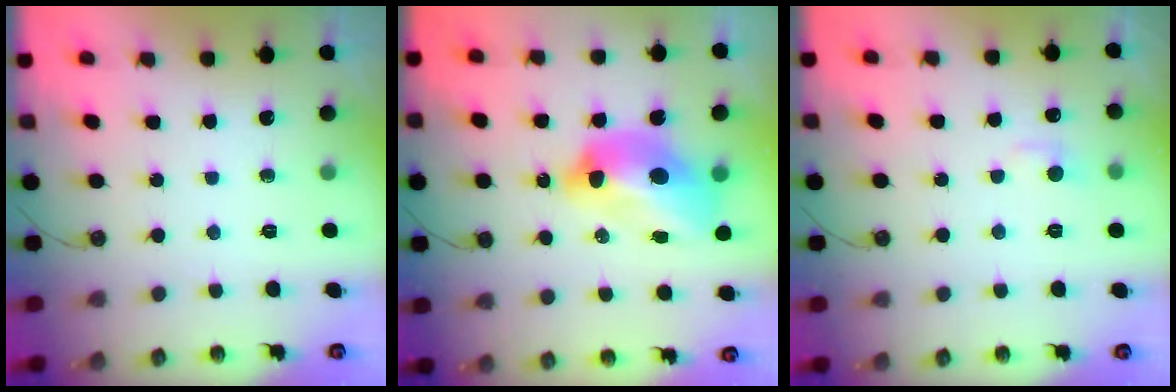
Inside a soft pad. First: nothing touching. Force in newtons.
{"total": 12.7, "press": 12.7, "slide": 1.3}
{"total": 1.2, "press": 1.0, "slide": 0.7}